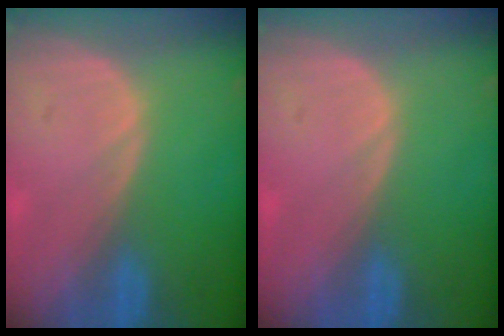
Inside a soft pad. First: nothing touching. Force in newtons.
{"total": 0.0}